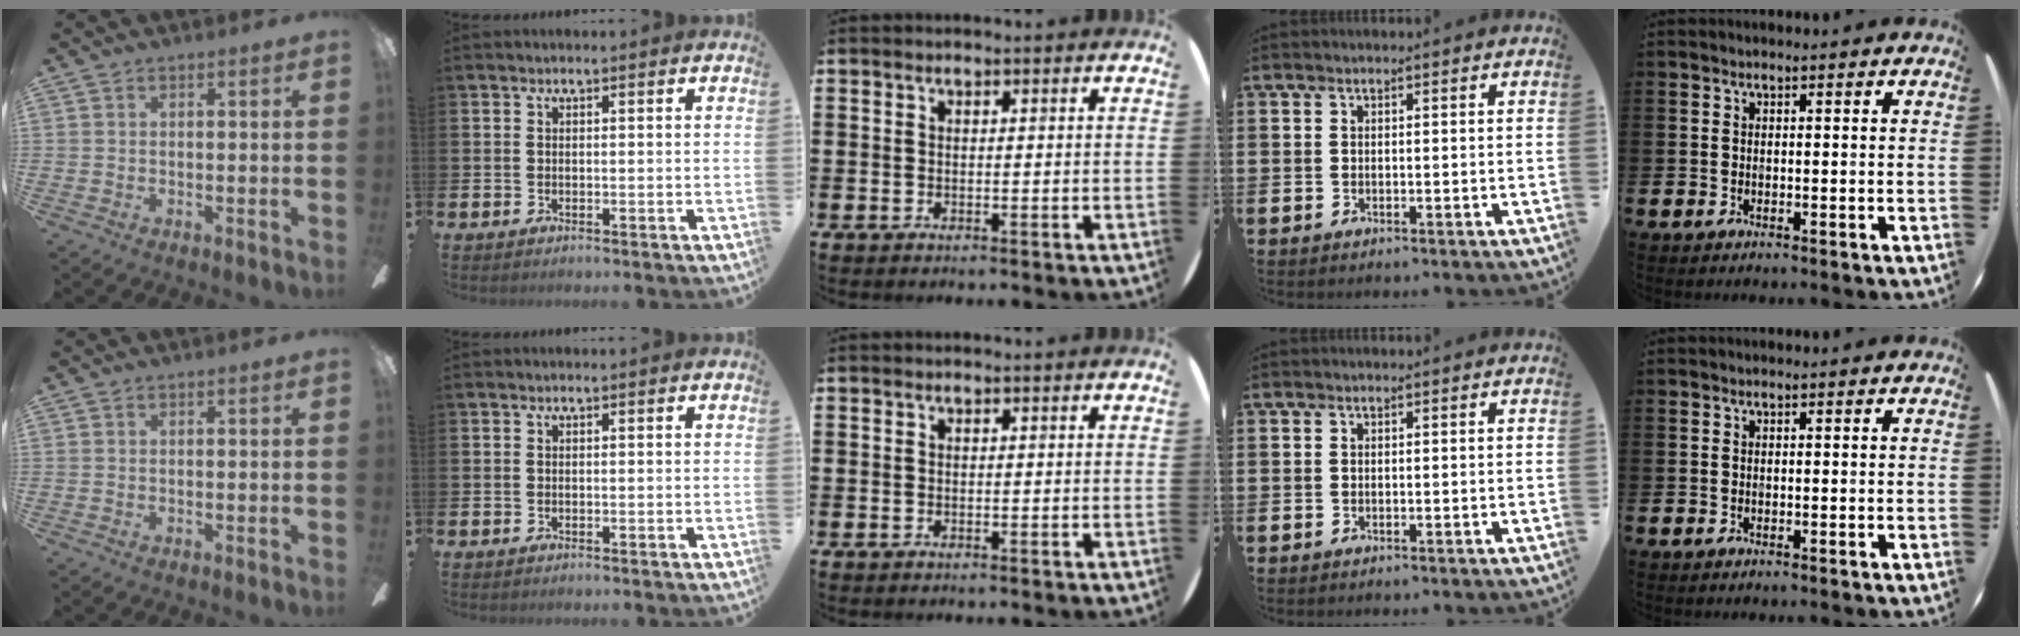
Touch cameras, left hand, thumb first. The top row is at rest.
{}